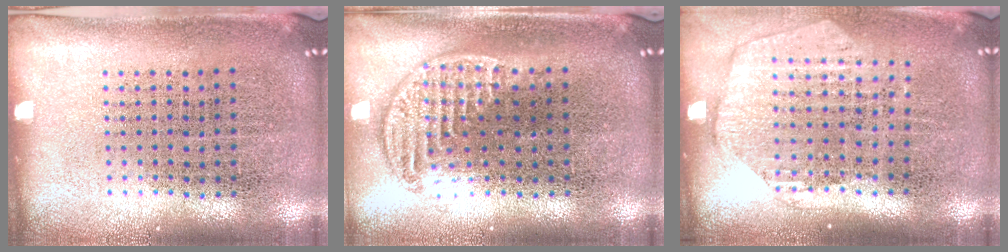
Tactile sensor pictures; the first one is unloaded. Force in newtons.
{"total": 1.2, "press": 1.1, "slide": 0.5}
{"total": 1.7, "press": 1.5, "slide": 0.8}